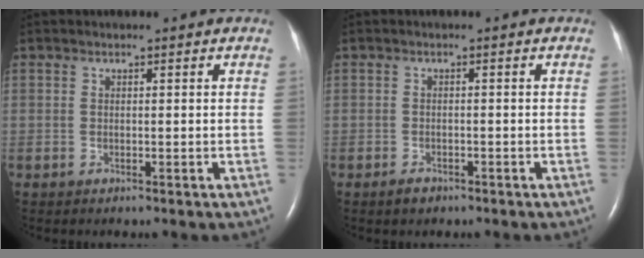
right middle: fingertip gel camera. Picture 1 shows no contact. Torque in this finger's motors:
{"motor_torque": [0.33, -0.28, 0.06, 0.03]}